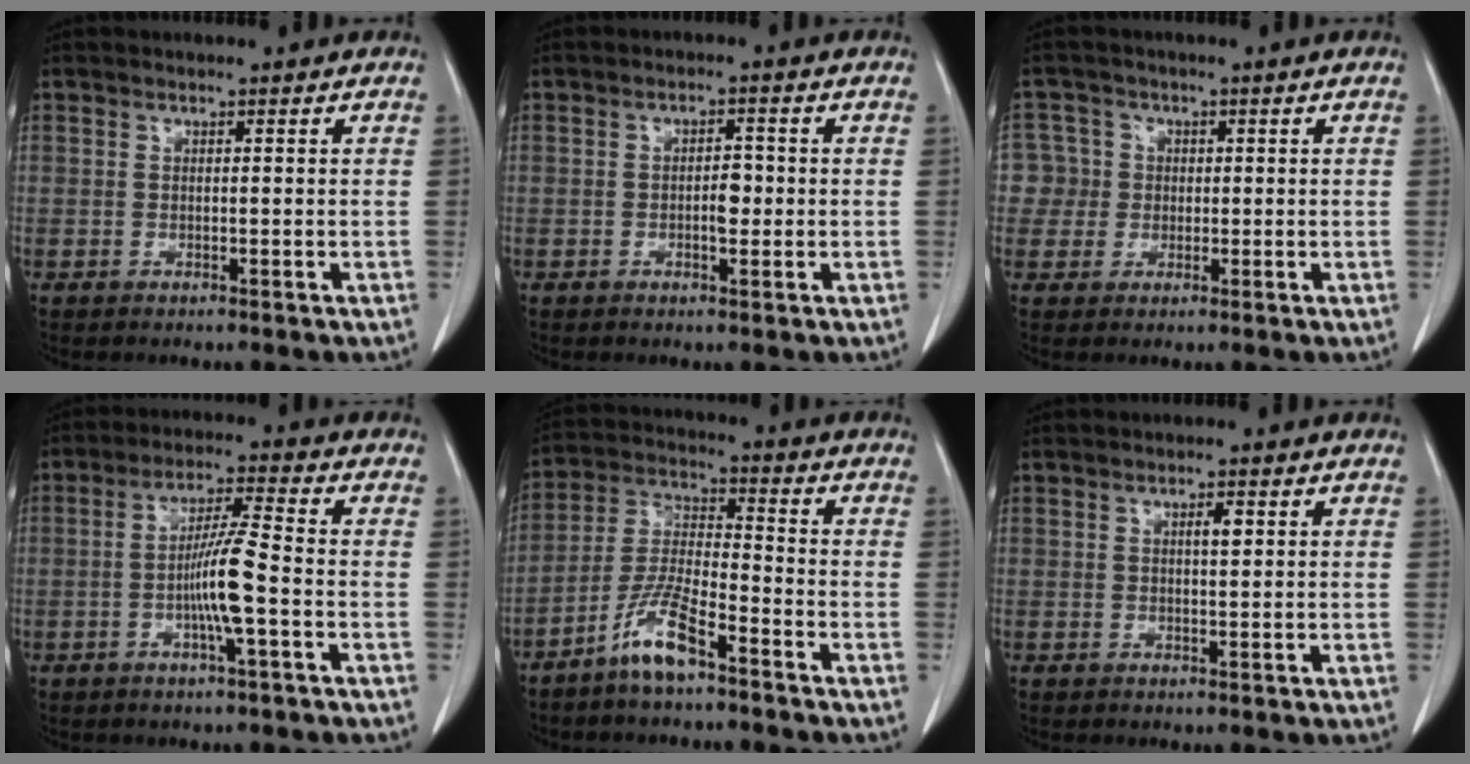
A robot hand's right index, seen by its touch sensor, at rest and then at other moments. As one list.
[{"total": 2.7, "force": [-0.4, 1.1, 2.4], "torque": [-0.038, 0.003, -0.005]}, {"total": 4.7, "force": [0.1, 4.7, -0.2], "torque": [0.016, 0.018, 0.003]}, {"total": 7.4, "force": [-1.9, -0.1, 7.2], "torque": [-0.140, 0.001, -0.037]}, {"total": 8.7, "force": [-5.9, 1.4, 6.2], "torque": [-0.138, -0.008, -0.120]}, {"total": 1.7, "force": [0.5, 0.3, 1.5], "torque": [-0.027, 0.001, 0.009]}]